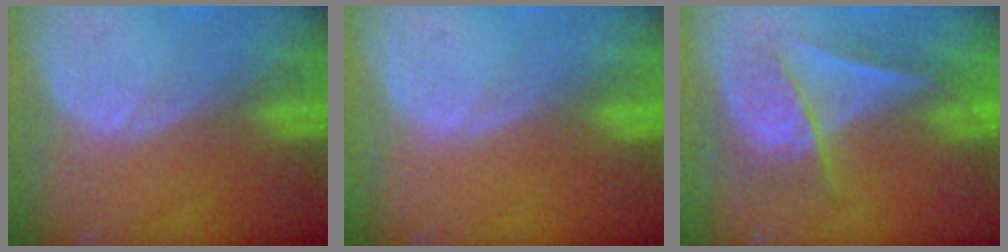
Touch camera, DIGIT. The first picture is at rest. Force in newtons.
{"total": 0.0}
{"total": 6.4, "press": 6.1, "slide": 2.1}